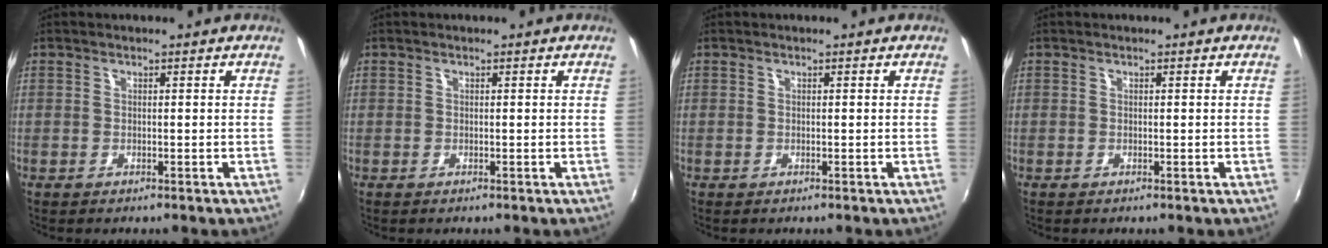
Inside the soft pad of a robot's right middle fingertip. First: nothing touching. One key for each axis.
{"total": 0.0}
{"total": 0.0}
{"total": 0.0}